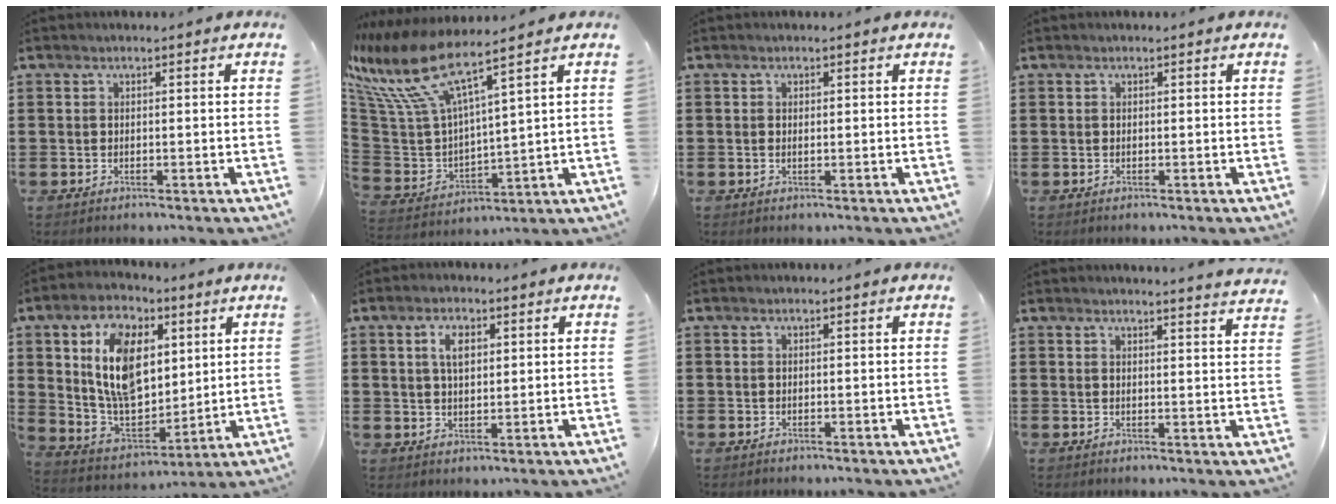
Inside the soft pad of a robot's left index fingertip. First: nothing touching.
{"total": 11.4, "force": [7.4, 2.9, 8.2], "torque": [-0.209, -0.049, 0.119]}
{"total": 0.5, "force": [0.0, 0.2, 0.5], "torque": [-0.012, -0.003, 0.002]}
{"total": 0.0}
{"total": 12.9, "force": [4.9, 7.7, 9.1], "torque": [-0.213, 0.001, 0.088]}
{"total": 4.1, "force": [1.5, 2.0, 3.2], "torque": [-0.064, 0.007, 0.023]}
{"total": 0.0}
{"total": 2.9, "force": [2.8, -0.8, 0.4], "torque": [-0.014, -0.016, 0.052]}